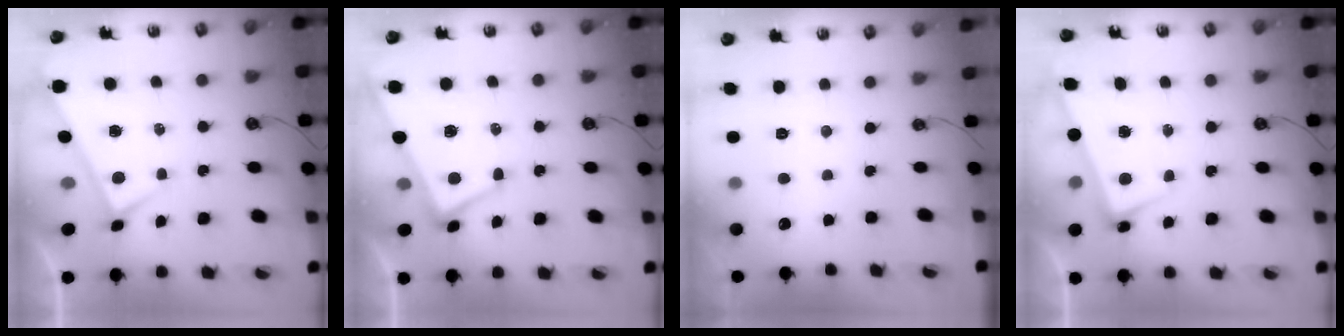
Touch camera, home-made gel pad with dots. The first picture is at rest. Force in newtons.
{"total": 1.0, "press": 0.6, "slide": 0.8}
{"total": 0.0}
{"total": 2.6, "press": 2.4, "slide": 1.0}